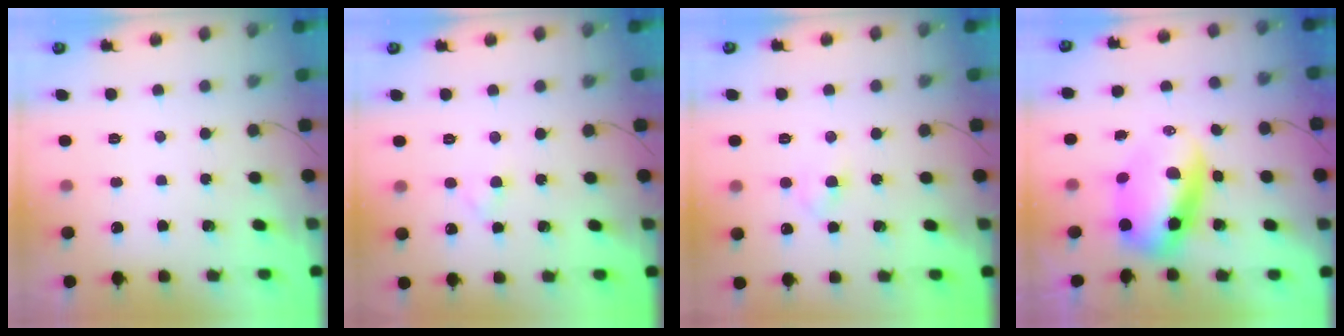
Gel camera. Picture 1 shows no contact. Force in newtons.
{"total": 1.9, "press": 1.7, "slide": 1.0}
{"total": 3.2, "press": 3.0, "slide": 1.2}
{"total": 9.9, "press": 9.5, "slide": 2.6}